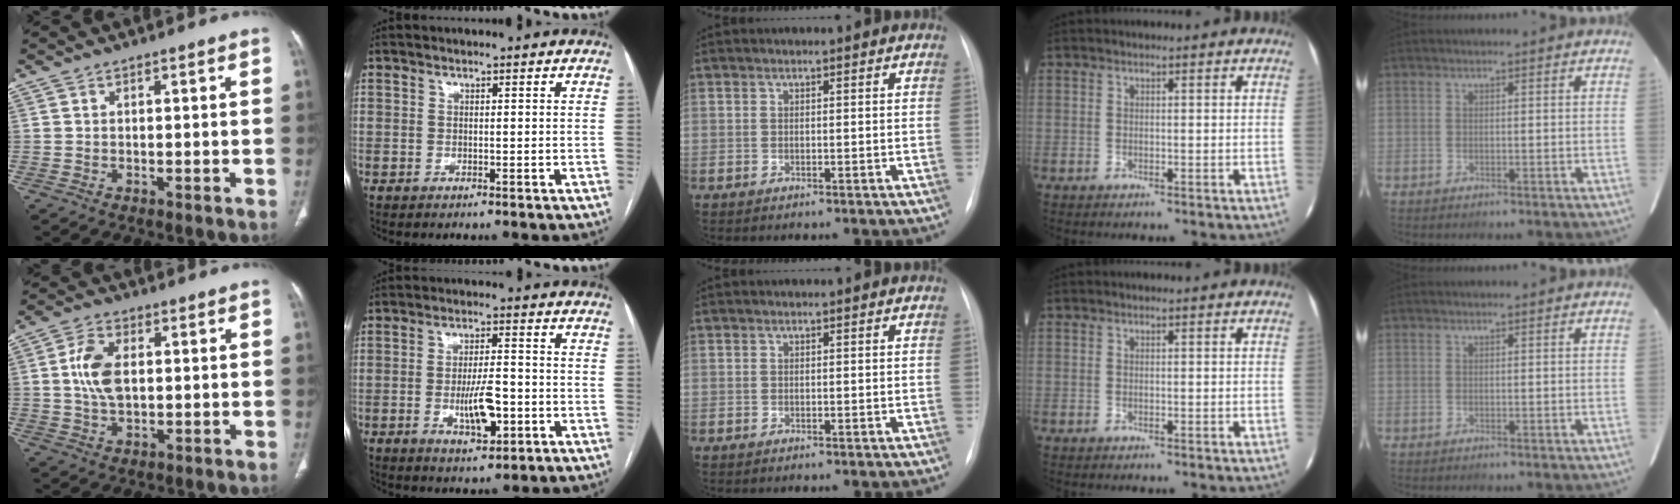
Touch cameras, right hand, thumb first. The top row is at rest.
{"thumb": {"total": 8.0, "force": [0.9, 4.7, 6.4], "torque": [-0.127, 0.002, 0.018]}, "index": {"total": 7.1, "force": [-2.0, 2.2, 6.5], "torque": [-0.117, -0.003, -0.029]}}